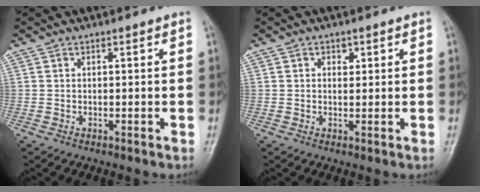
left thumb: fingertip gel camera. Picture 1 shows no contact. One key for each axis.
{"total": 1.6, "fx": 0.6, "fy": 1.2, "fz": 0.8, "tx": -0.002, "ty": -0.001, "tz": 0.007}